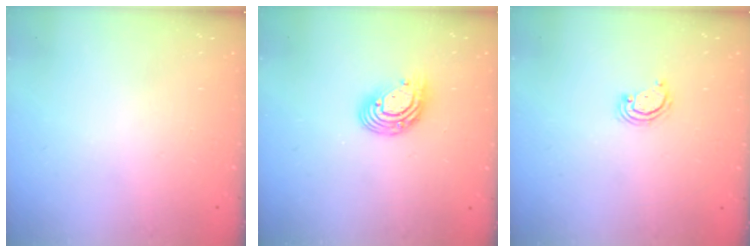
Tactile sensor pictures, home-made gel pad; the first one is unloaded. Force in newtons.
{"total": 9.4, "press": 9.4, "slide": 0.8}
{"total": 3.3, "press": 3.3, "slide": 0.4}